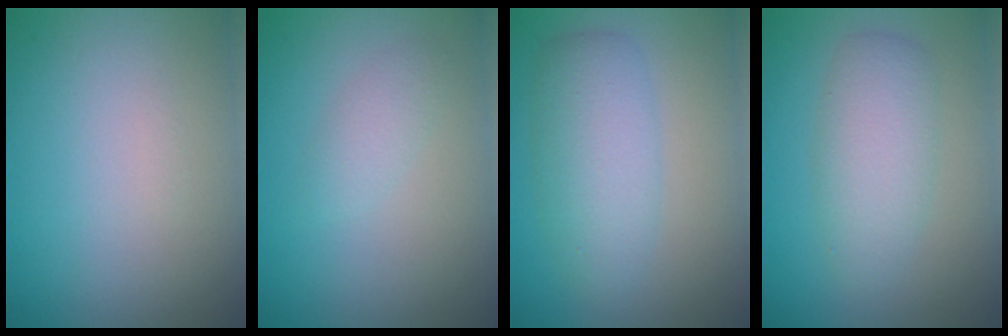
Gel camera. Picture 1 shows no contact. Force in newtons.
{"total": 1.4, "press": 1.4, "slide": 0.1}
{"total": 4.3, "press": 4.3, "slide": 0.1}
{"total": 2.9, "press": 2.9, "slide": 0.2}